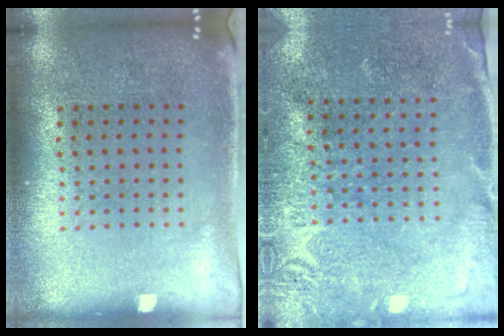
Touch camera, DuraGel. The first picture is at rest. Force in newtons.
{"total": 2.8, "press": 2.7, "slide": 0.5}